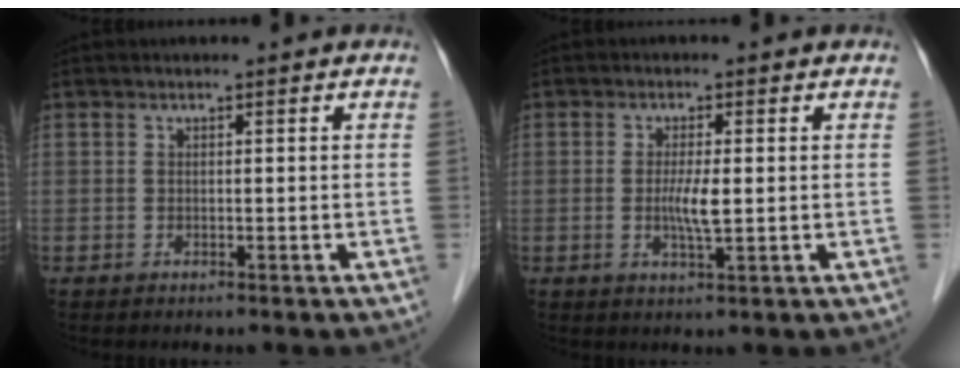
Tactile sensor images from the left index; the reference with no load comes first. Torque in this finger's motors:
{"motor_torque": [0.14, 0.11, 0.08, 0.04]}